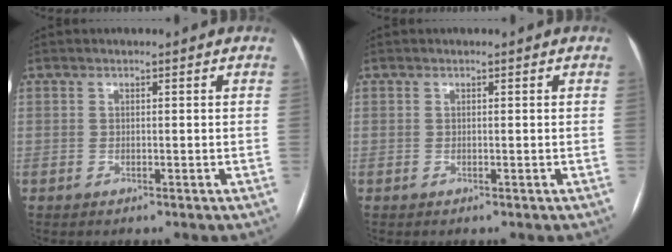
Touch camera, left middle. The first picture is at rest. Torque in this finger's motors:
{"motor_torque": [0.00, 0.00, 0.00, 0.00]}